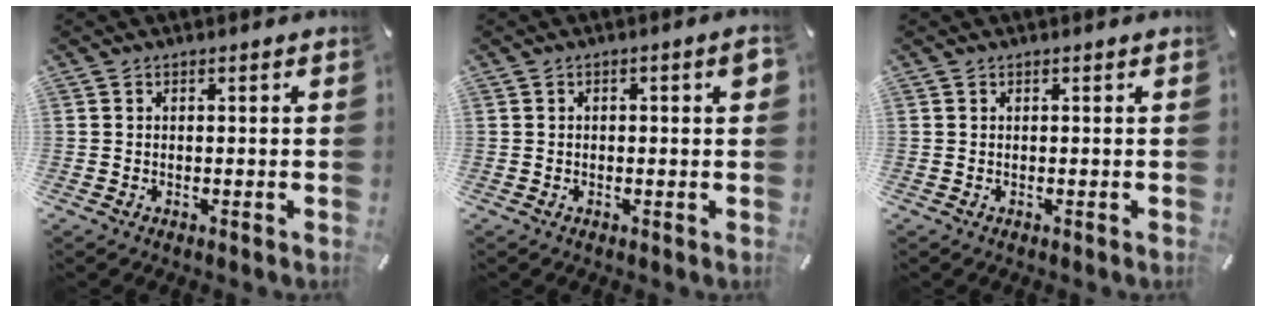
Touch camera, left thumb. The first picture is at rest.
{"total": 2.7, "force": [0.1, 0.9, 2.5], "torque": [-0.043, 0.006, 0.000]}
{"total": 0.0}